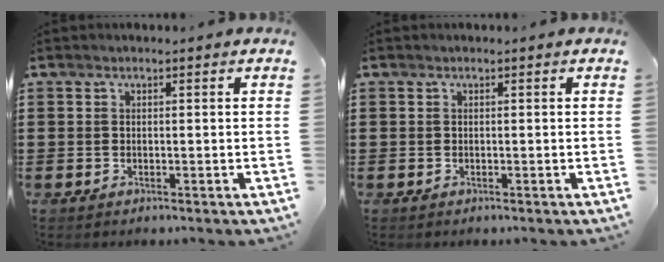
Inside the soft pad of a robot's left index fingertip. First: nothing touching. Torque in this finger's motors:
{"motor_torque": [-0.01, 0.01, 0.00, 0.00]}